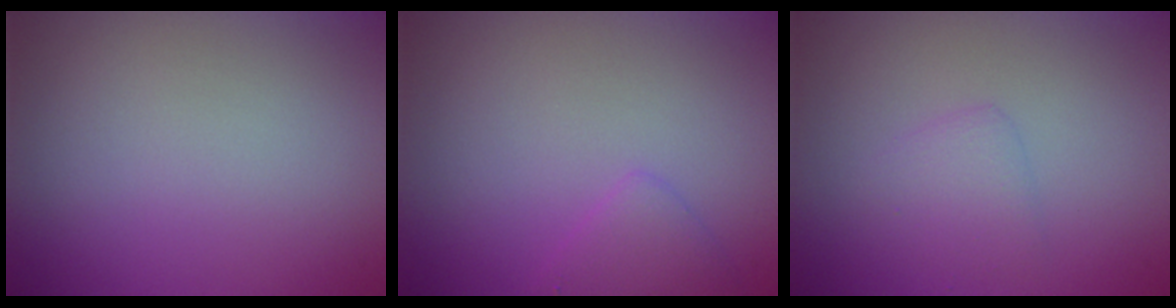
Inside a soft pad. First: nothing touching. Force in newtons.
{"total": 1.7, "press": 1.7, "slide": 0.1}
{"total": 1.6, "press": 1.6, "slide": 0.1}